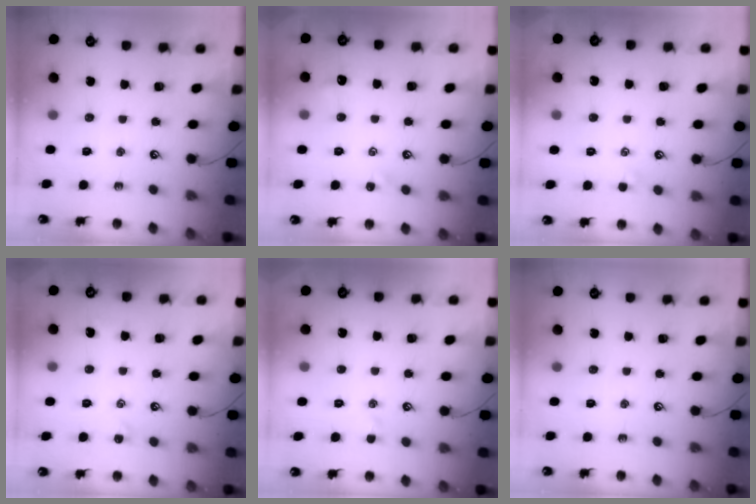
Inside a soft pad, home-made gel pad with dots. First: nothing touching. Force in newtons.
{"total": 1.1, "press": 1.0, "slide": 0.5}
{"total": 1.6, "press": 1.5, "slide": 0.3}
{"total": 0.0}
{"total": 0.8, "press": 0.7, "slide": 0.5}
{"total": 0.0}